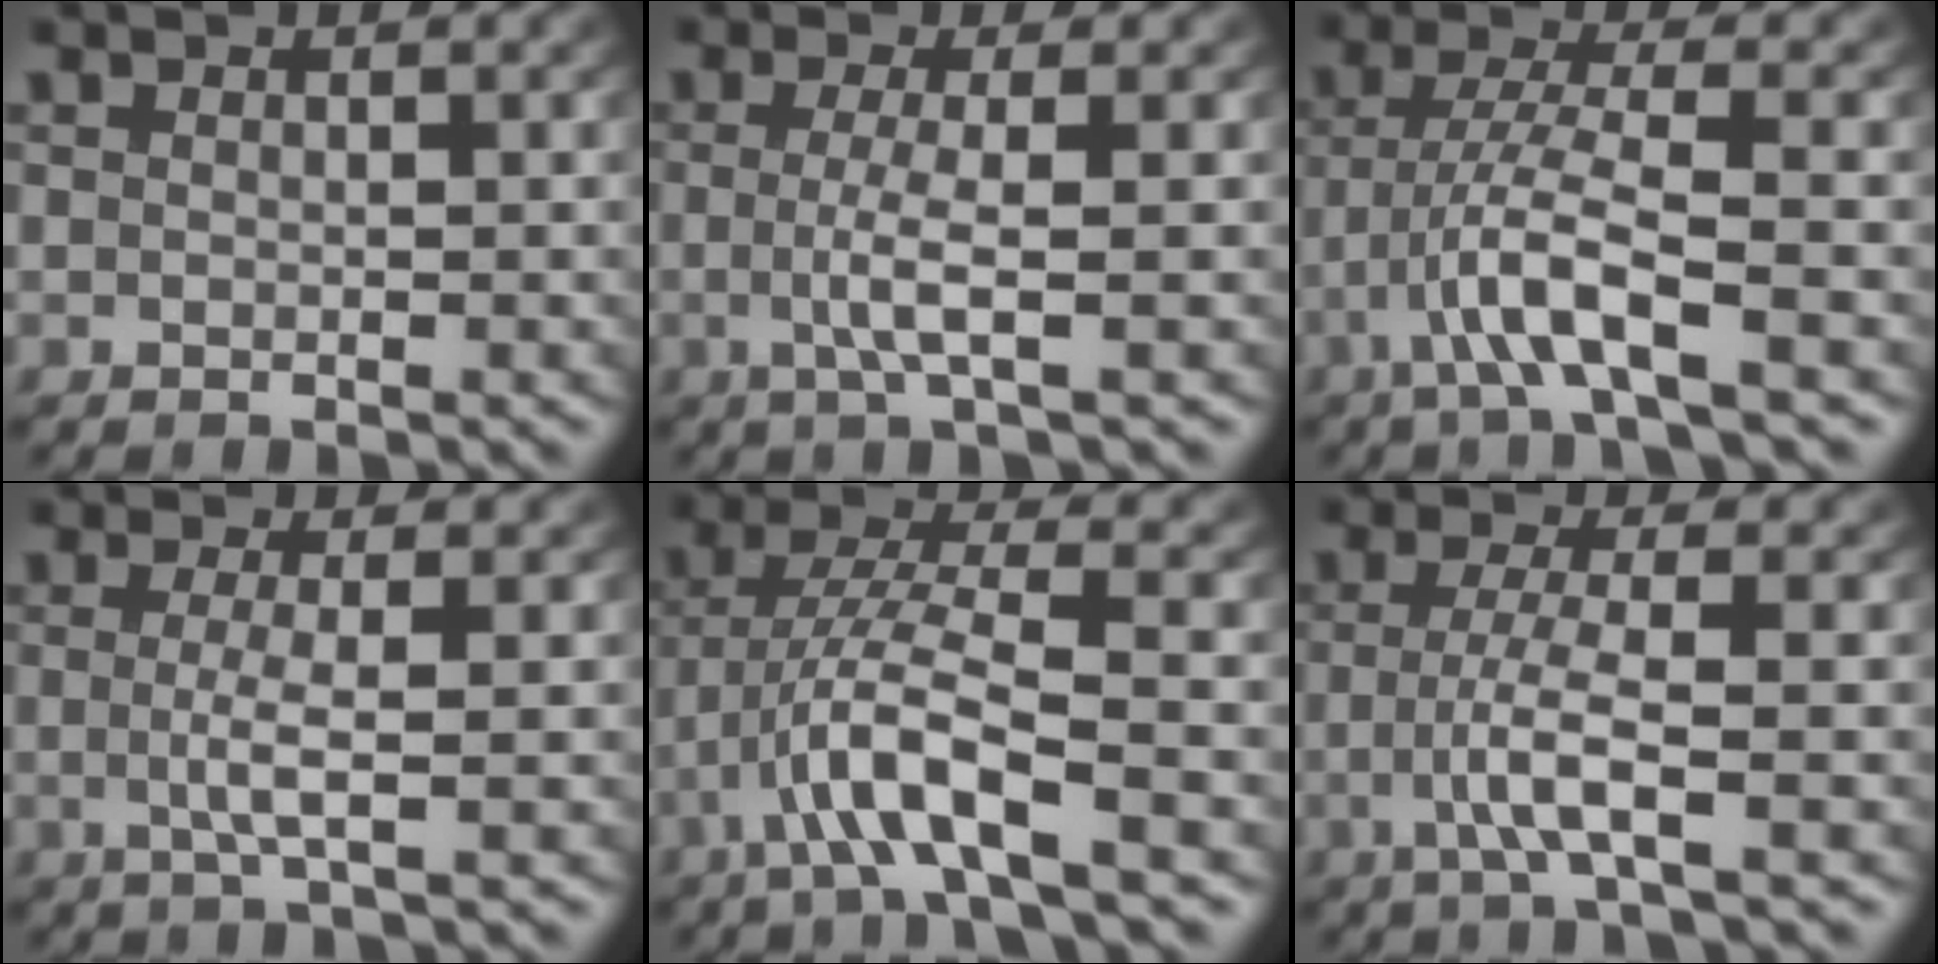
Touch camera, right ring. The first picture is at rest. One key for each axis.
{"total": 2.8, "fx": -0.4, "fy": -0.1, "fz": 2.8, "tx": -0.065, "ty": -0.012, "tz": -0.002}
{"total": 4.7, "fx": -2.0, "fy": 0.7, "fz": 4.2, "tx": -0.101, "ty": -0.018, "tz": -0.025}
{"total": 2.4, "fx": -0.3, "fy": -0.2, "fz": 2.4, "tx": -0.058, "ty": -0.014, "tz": 0.002}
{"total": 5.1, "fx": -1.6, "fy": 1.1, "fz": 4.7, "tx": -0.109, "ty": -0.014, "tz": -0.019}
{"total": 3.7, "fx": -1.3, "fy": 0.2, "fz": 3.4, "tx": -0.077, "ty": -0.012, "tz": -0.019}